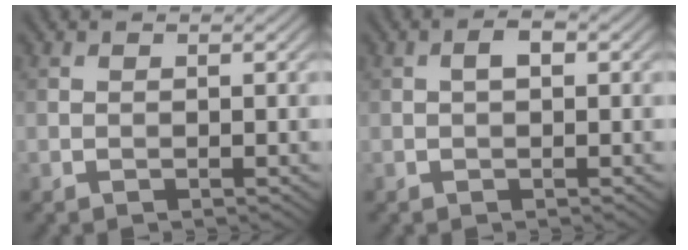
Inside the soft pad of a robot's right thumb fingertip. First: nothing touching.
{"total": 1.7, "force": [0.3, 0.8, 1.4], "torque": [-0.023, 0.006, 0.001]}